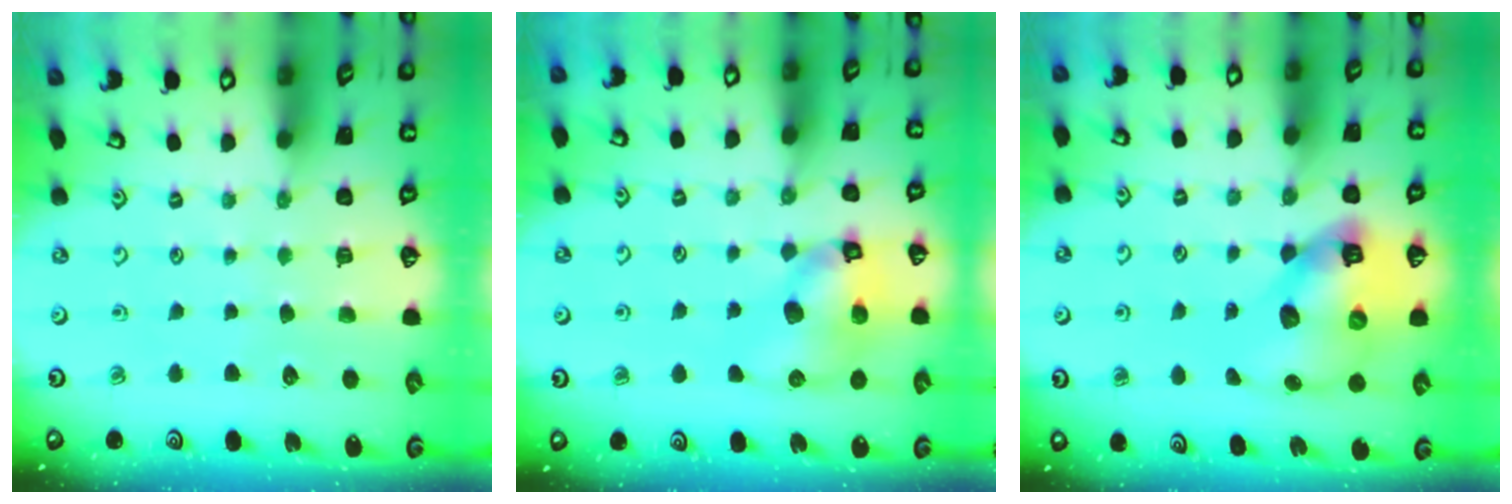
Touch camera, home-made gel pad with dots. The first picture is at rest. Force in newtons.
{"total": 10.5, "press": 10.4, "slide": 1.7}
{"total": 14.0, "press": 13.8, "slide": 2.3}